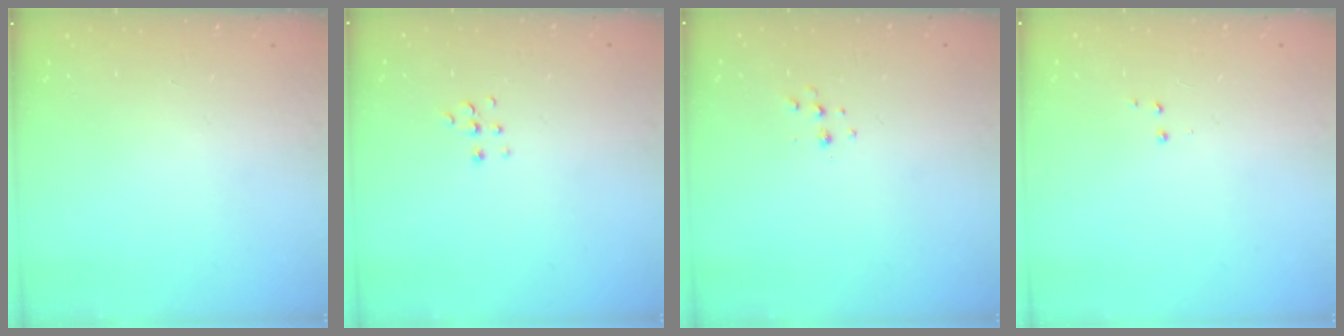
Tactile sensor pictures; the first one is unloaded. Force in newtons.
{"total": 4.4, "press": 4.4, "slide": 0.3}
{"total": 3.8, "press": 3.7, "slide": 0.7}
{"total": 2.8, "press": 2.7, "slide": 0.5}